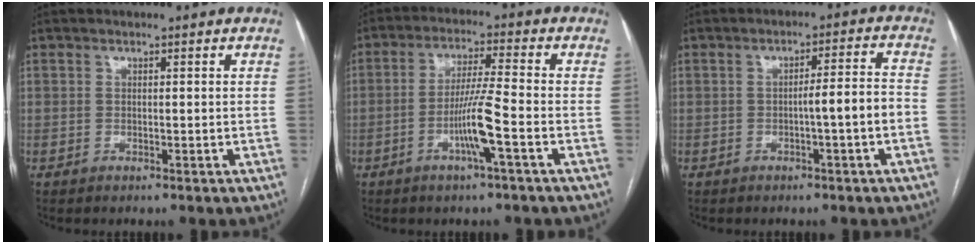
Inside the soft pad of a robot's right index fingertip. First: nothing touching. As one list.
[{"total": 7.4, "force": [-2.7, -0.6, 6.9], "torque": [-0.134, -0.002, -0.052]}, {"total": 5.0, "force": [-1.6, -0.3, 4.8], "torque": [-0.067, 0.014, -0.022]}]